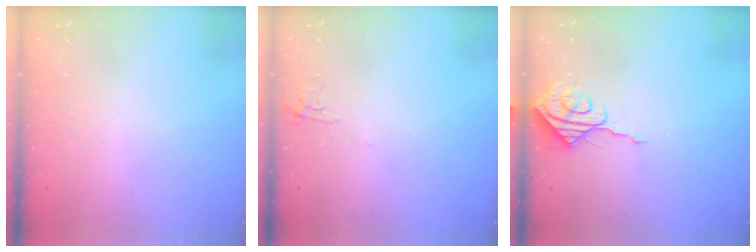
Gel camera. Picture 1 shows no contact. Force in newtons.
{"total": 3.8, "press": 3.7, "slide": 0.7}
{"total": 7.6, "press": 7.6, "slide": 0.8}